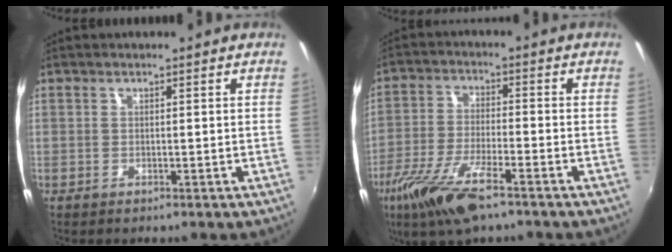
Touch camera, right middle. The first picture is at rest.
{"total": 12.6, "force": [-8.1, 2.9, 9.3], "torque": [-0.201, -0.033, -0.156]}